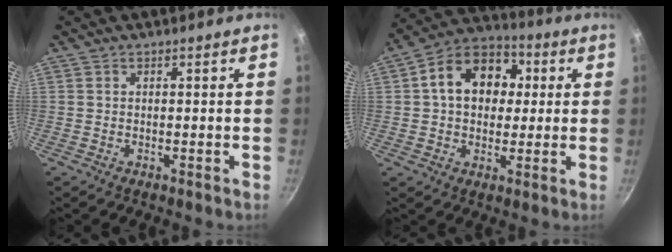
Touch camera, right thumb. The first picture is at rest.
{"total": 14.2, "force": [2.5, 10.7, 9.0], "torque": [-0.109, 0.025, 0.022]}